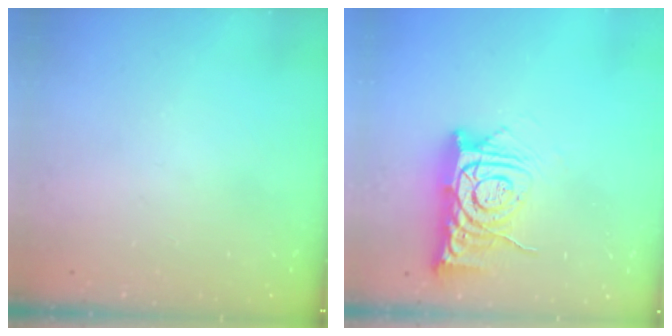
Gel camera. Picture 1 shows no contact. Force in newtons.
{"total": 12.0, "press": 11.9, "slide": 1.2}